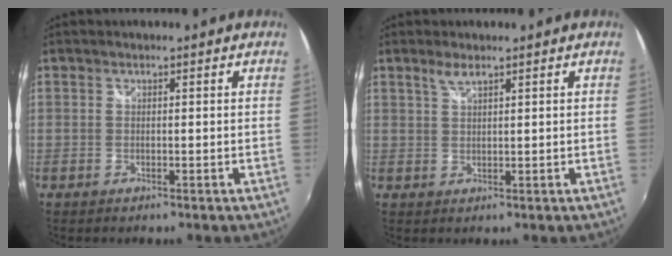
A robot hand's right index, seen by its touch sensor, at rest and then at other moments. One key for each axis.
{"total": 2.0, "fx": 1.5, "fy": 0.5, "fz": 1.3, "tx": -0.024, "ty": 0.002, "tz": 0.027}